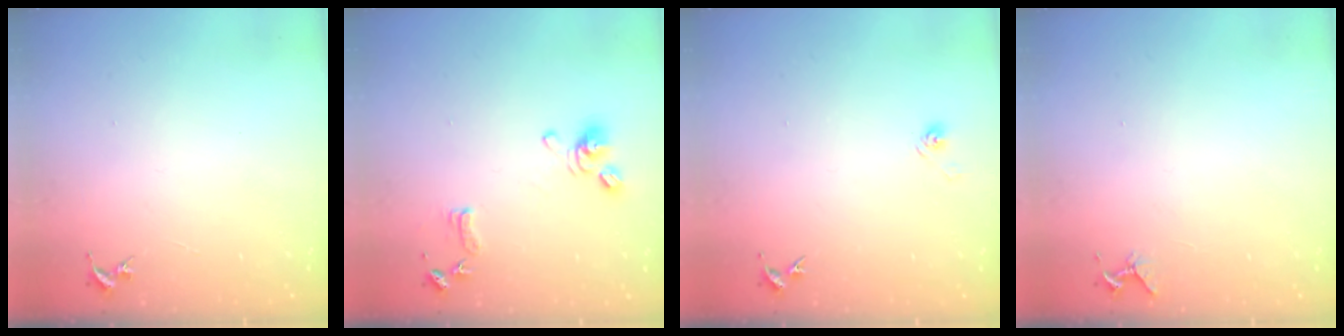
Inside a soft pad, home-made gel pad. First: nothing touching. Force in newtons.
{"total": 9.8, "press": 9.7, "slide": 1.7}
{"total": 2.9, "press": 2.5, "slide": 1.5}
{"total": 4.2, "press": 4.2, "slide": 0.4}